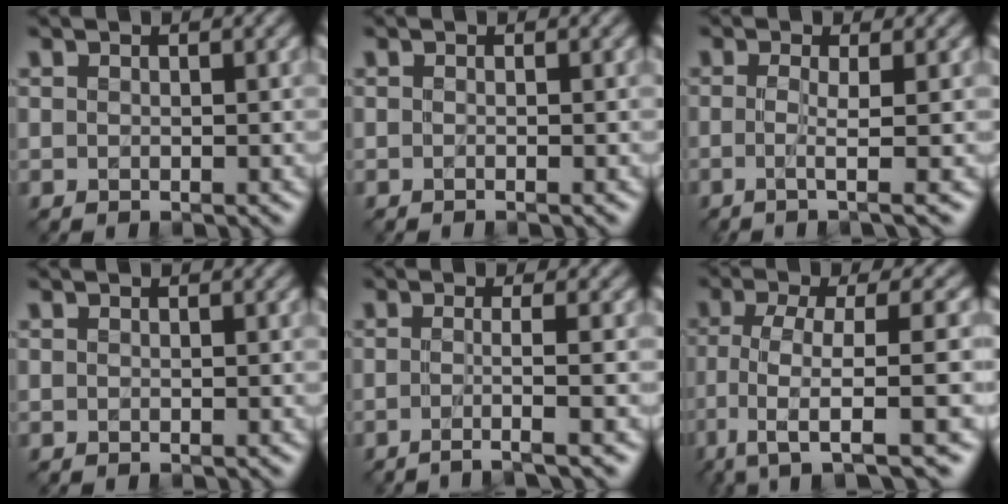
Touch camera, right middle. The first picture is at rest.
{"total": 1.0, "force": [-0.2, 0.4, 0.9], "torque": [-0.009, -0.010, -0.011]}
{"total": 3.0, "force": [-0.4, 0.6, 2.9], "torque": [-0.049, -0.010, -0.017]}
{"total": 0.0}
{"total": 3.1, "force": [-1.1, 0.6, 2.9], "torque": [-0.031, -0.008, -0.038]}
{"total": 7.9, "force": [-3.2, 2.1, 6.9], "torque": [-0.107, 0.009, -0.060]}